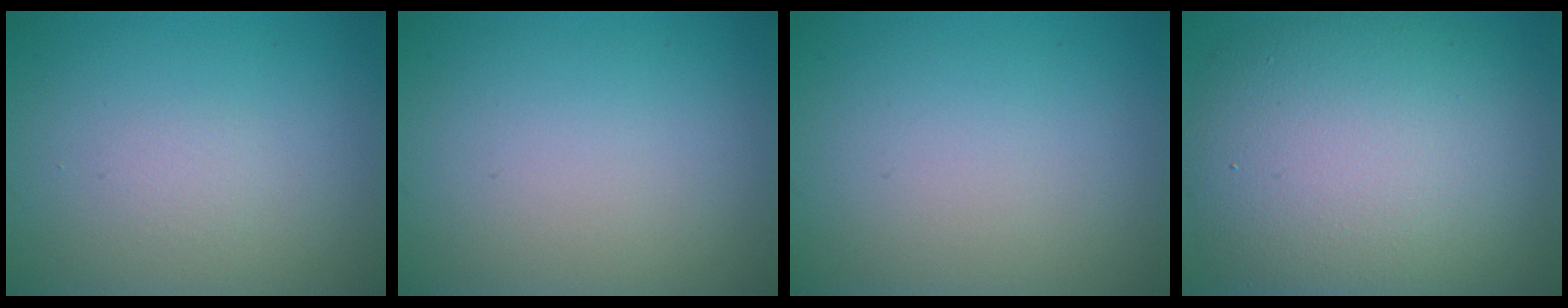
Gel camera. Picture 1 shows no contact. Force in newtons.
{"total": 0.0}
{"total": 0.0}
{"total": 12.6, "press": 12.6, "slide": 0.2}